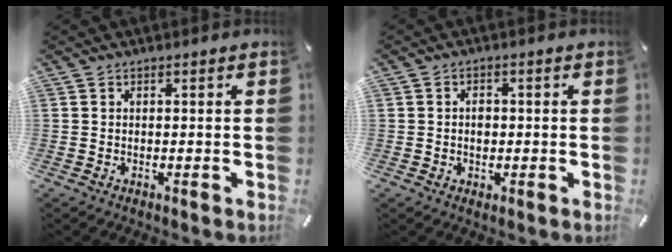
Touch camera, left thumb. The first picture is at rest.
{"total": 2.2, "force": [-0.2, 1.8, 1.2], "torque": [-0.018, 0.001, -0.007]}